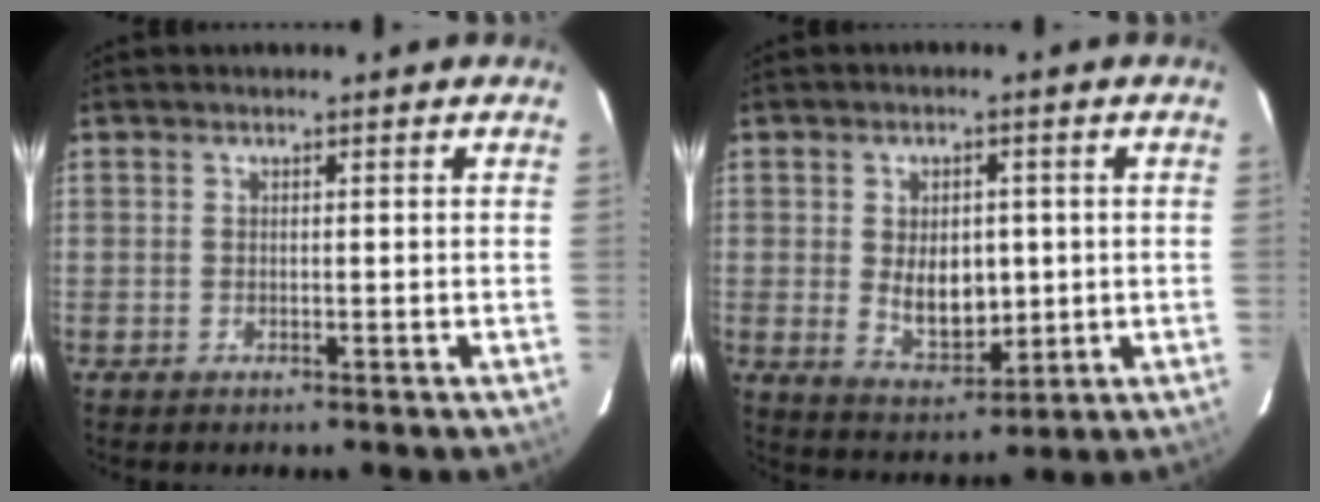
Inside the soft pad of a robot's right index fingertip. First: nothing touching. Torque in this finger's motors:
{"motor_torque": [0.51, -0.31, 0.39, 0.06]}